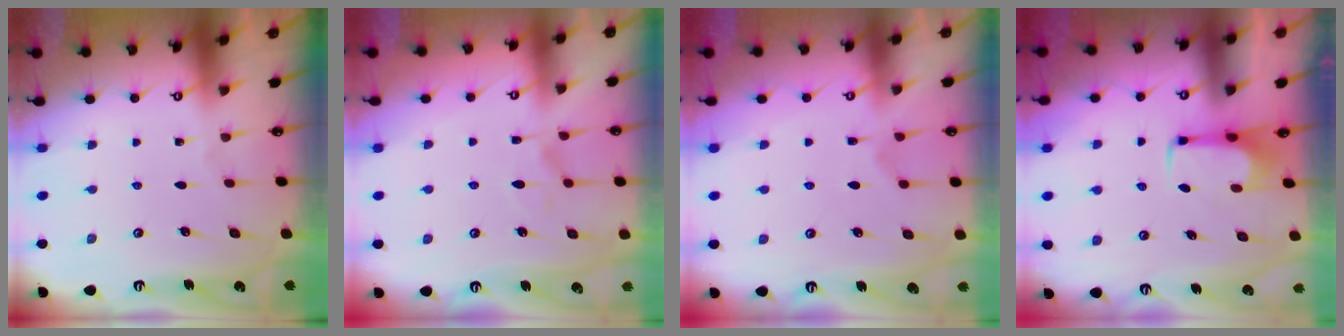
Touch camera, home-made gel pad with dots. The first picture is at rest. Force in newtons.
{"total": 0.9, "press": 0.1, "slide": 0.9}
{"total": 2.5, "press": 2.2, "slide": 1.2}
{"total": 1.7, "press": 1.7, "slide": 0.4}